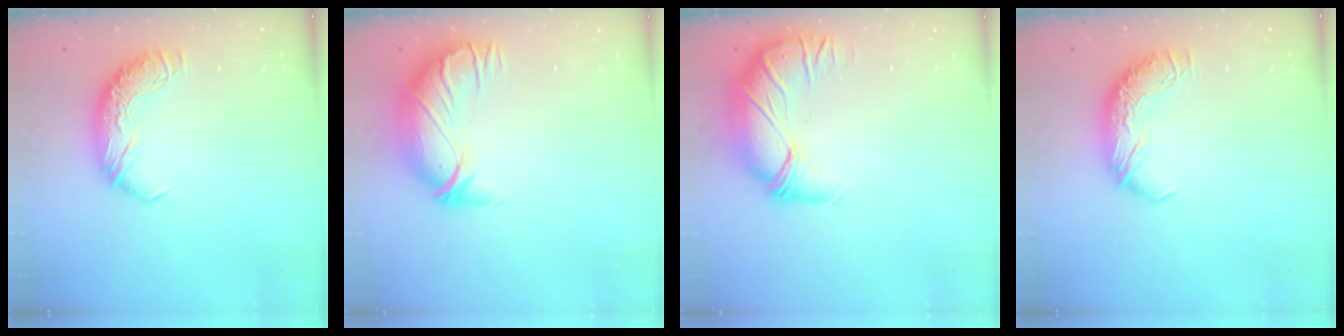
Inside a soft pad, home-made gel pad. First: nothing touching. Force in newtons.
{"total": 2.9, "press": 0.3, "slide": 2.9}
{"total": 2.8, "press": 0.1, "slide": 2.8}
{"total": 0.0}